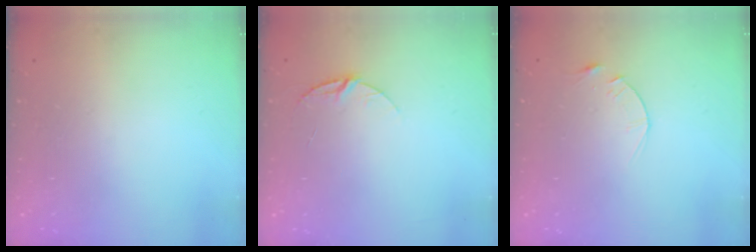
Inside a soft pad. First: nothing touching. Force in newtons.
{"total": 5.7, "press": 5.7, "slide": 0.6}
{"total": 3.1, "press": 3.1, "slide": 0.4}